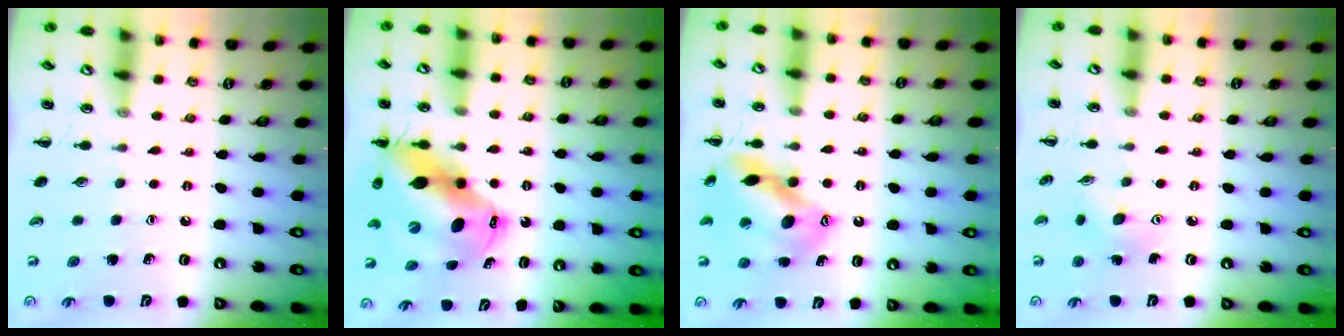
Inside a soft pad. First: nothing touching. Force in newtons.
{"total": 16.4, "press": 15.7, "slide": 4.8}
{"total": 15.0, "press": 14.7, "slide": 2.9}
{"total": 3.2, "press": 3.1, "slide": 0.8}